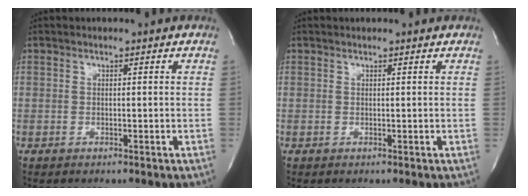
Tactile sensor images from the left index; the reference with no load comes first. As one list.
[{"total": 1.3, "force": [1.2, 0.2, 0.5], "torque": [-0.008, 0.012, 0.016]}]